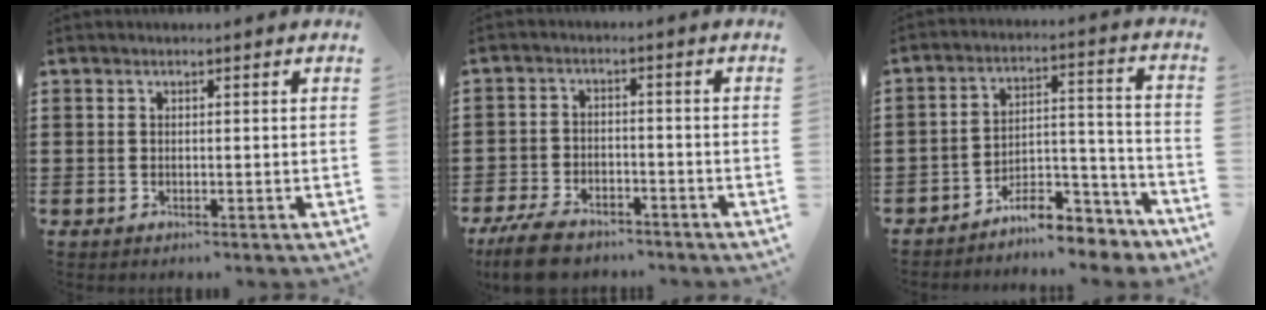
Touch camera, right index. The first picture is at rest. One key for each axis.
{"total": 5.5, "fx": -4.8, "fy": 1.5, "fz": 2.0, "tx": -0.052, "ty": 0.004, "tz": -0.097}
{"total": 8.6, "fx": -7.8, "fy": 2.3, "fz": 2.8, "tx": -0.031, "ty": 0.030, "tz": -0.145}